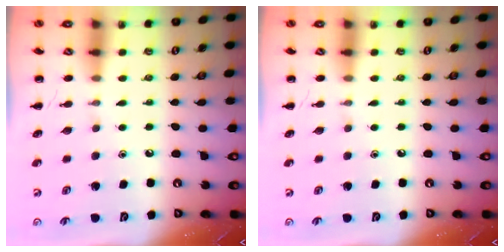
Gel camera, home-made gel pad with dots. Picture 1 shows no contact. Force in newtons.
{"total": 0.0}